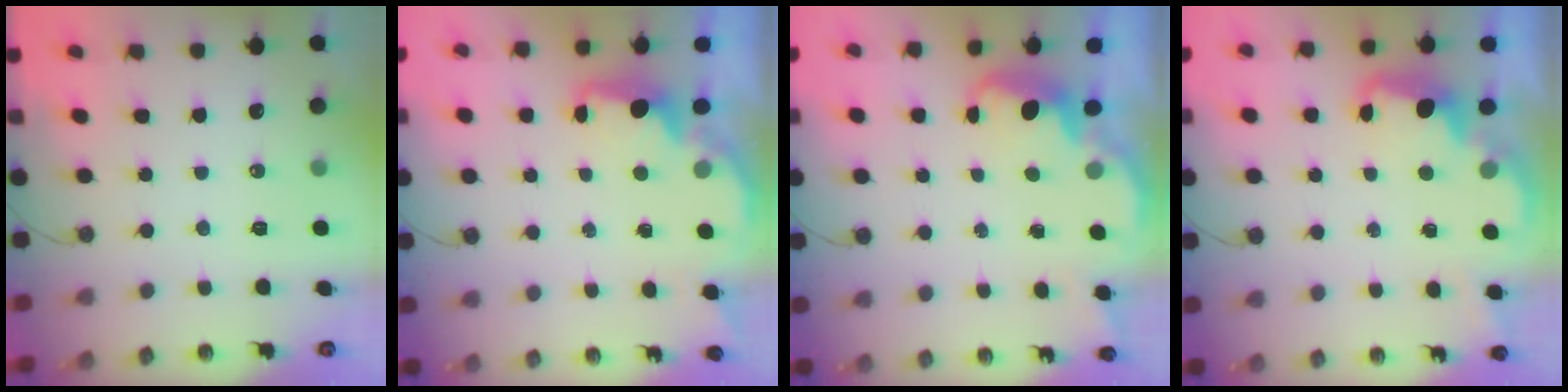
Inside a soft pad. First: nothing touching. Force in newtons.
{"total": 2.4, "press": 2.3, "slide": 0.8}
{"total": 1.9, "press": 1.9, "slide": 0.5}
{"total": 2.8, "press": 2.7, "slide": 0.7}